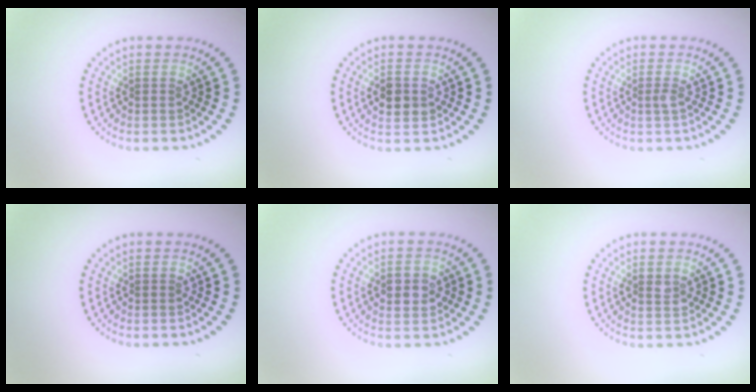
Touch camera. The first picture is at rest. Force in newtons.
{"total": 2.7, "press": 2.7, "slide": 0.2}
{"total": 0.8, "press": 0.5, "slide": 0.6}
{"total": 0.0}
{"total": 3.0, "press": 3.0, "slide": 0.3}
{"total": 1.4, "press": 1.4, "slide": 0.0}